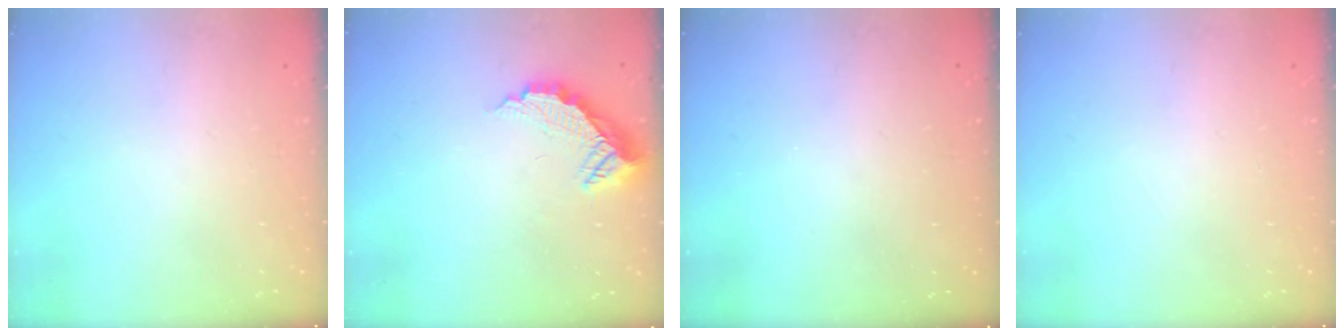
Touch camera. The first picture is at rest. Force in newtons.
{"total": 9.2, "press": 9.1, "slide": 0.7}
{"total": 2.9, "press": 2.8, "slide": 0.8}
{"total": 0.0}